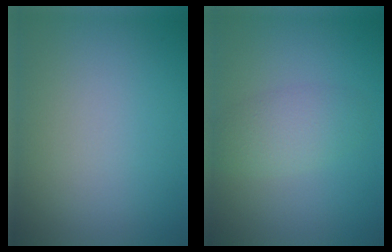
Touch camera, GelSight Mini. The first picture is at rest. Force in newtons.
{"total": 2.7, "press": 2.7, "slide": 0.1}